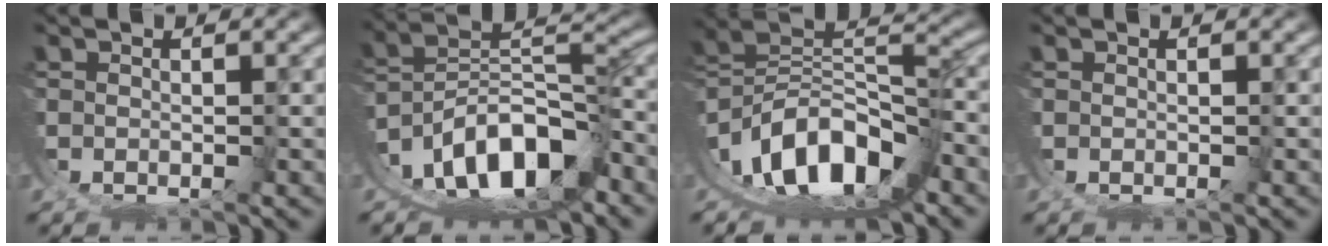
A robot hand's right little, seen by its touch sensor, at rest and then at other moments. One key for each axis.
{"total": 13.5, "fx": -5.2, "fy": 8.8, "fz": 8.8, "tx": -0.156, "ty": -0.035, "tz": -0.076}
{"total": 14.0, "fx": -3.0, "fy": 8.9, "fz": 10.4, "tx": -0.182, "ty": -0.038, "tz": -0.036}
{"total": 0.0}